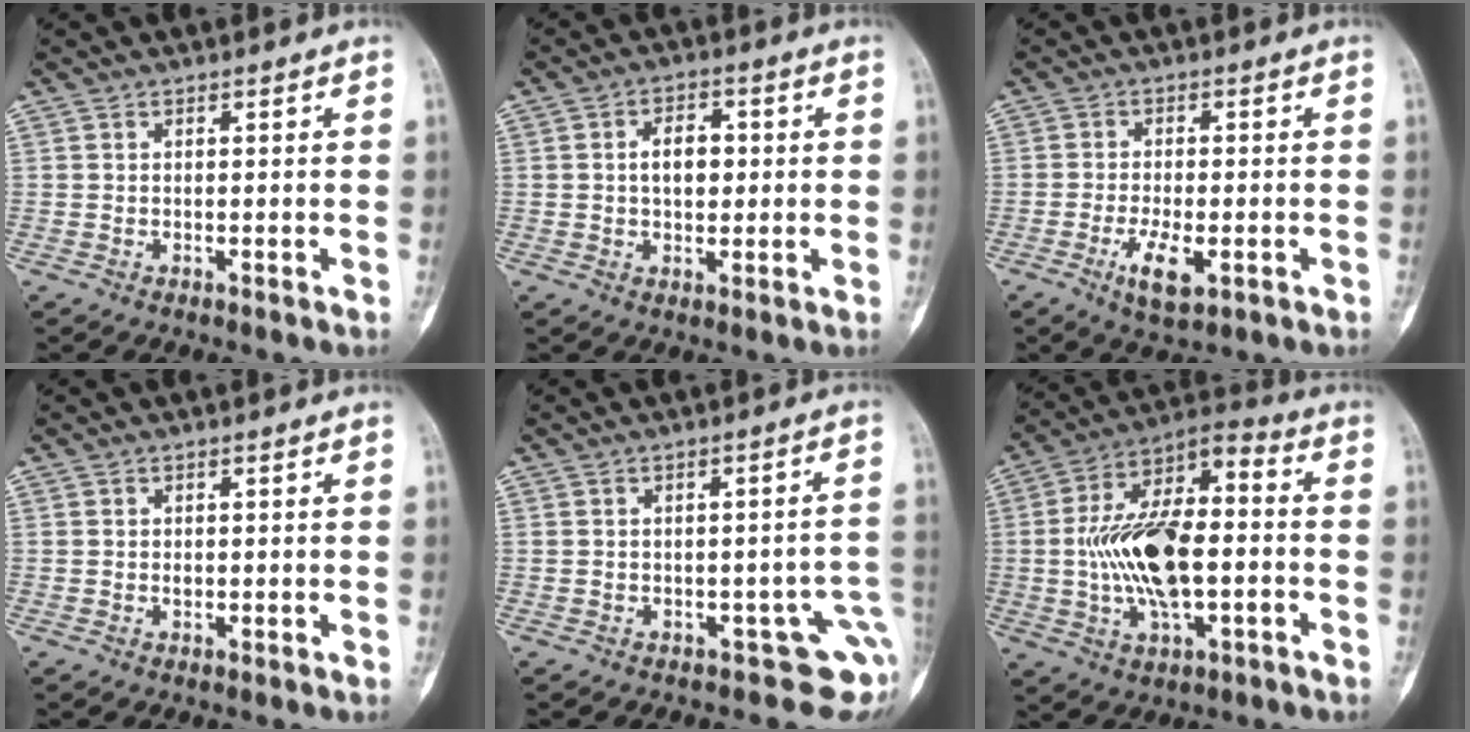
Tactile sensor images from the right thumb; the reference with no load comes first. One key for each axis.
{"total": 6.0, "fx": 0.5, "fy": 3.8, "fz": 4.7, "tx": -0.055, "ty": 0.006, "tz": 0.007}
{"total": 6.4, "fx": -2.5, "fy": 2.6, "fz": 5.3, "tx": -0.096, "ty": -0.001, "tz": -0.037}
{"total": 0.9, "fx": 0.0, "fy": 0.6, "fz": 0.6, "tx": -0.009, "ty": 0.000, "tz": 0.000}
{"total": 7.1, "fx": -2.7, "fy": 3.7, "fz": 5.5, "tx": -0.026, "ty": 0.017, "tz": -0.030}
{"total": 19.0, "fx": -2.1, "fy": 8.7, "fz": 16.8, "tx": -0.315, "ty": 0.036, "tz": -0.037}